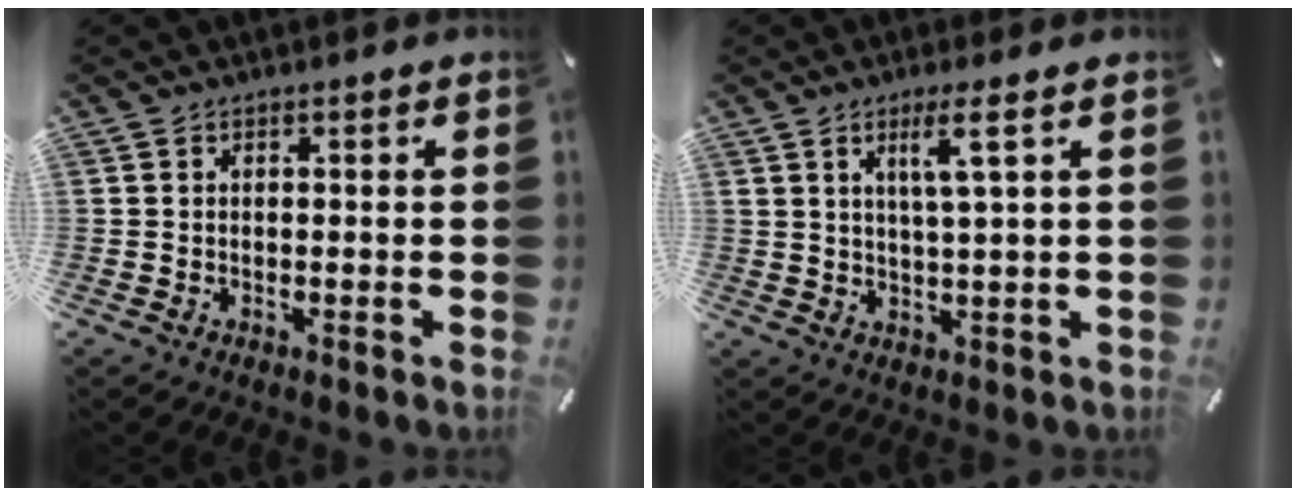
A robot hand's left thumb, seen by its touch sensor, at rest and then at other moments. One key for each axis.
{"total": 6.1, "fx": 2.8, "fy": 0.3, "fz": 5.4, "tx": -0.105, "ty": -0.002, "tz": 0.042}